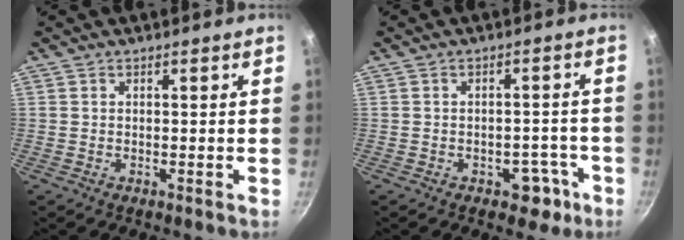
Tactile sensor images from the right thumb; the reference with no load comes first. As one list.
[{"total": 5.3, "force": [-2.9, 3.4, 2.8], "torque": [-0.008, 0.029, -0.032]}]